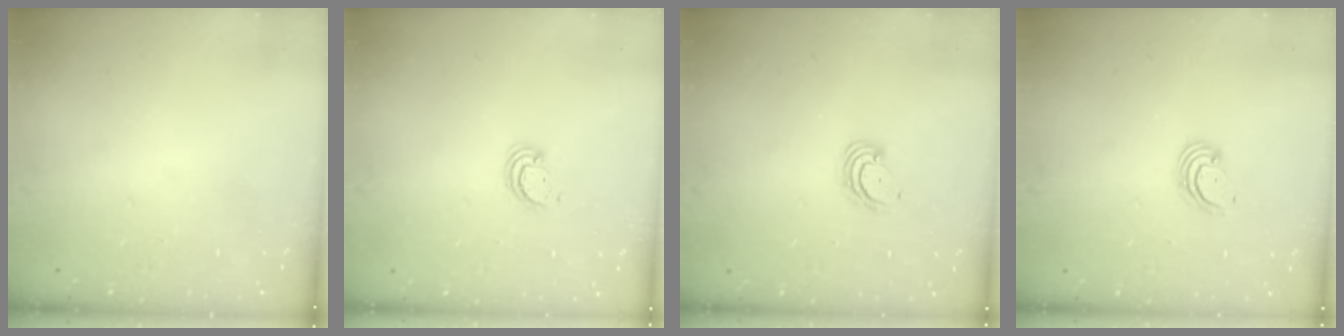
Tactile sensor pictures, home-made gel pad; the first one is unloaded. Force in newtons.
{"total": 2.3, "press": 2.3, "slide": 0.2}
{"total": 4.5, "press": 4.4, "slide": 0.5}
{"total": 2.6, "press": 2.6, "slide": 0.3}